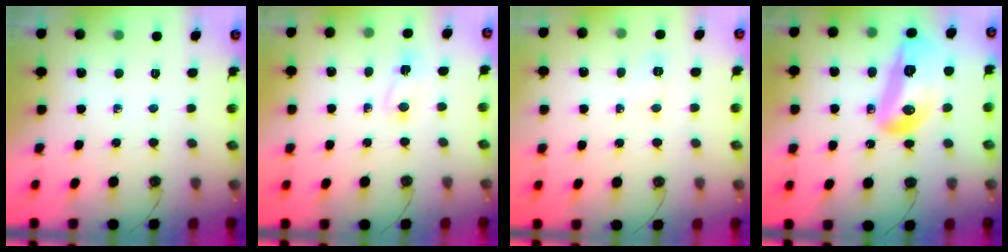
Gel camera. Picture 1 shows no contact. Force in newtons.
{"total": 3.8, "press": 3.8, "slide": 0.6}
{"total": 5.6, "press": 5.5, "slide": 1.2}
{"total": 18.4, "press": 17.5, "slide": 5.6}